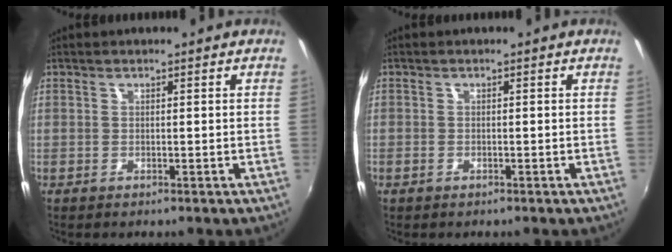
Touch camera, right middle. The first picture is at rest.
{"total": 0.7, "force": [-0.6, 0.3, -0.2], "torque": [0.003, 0.001, -0.012]}